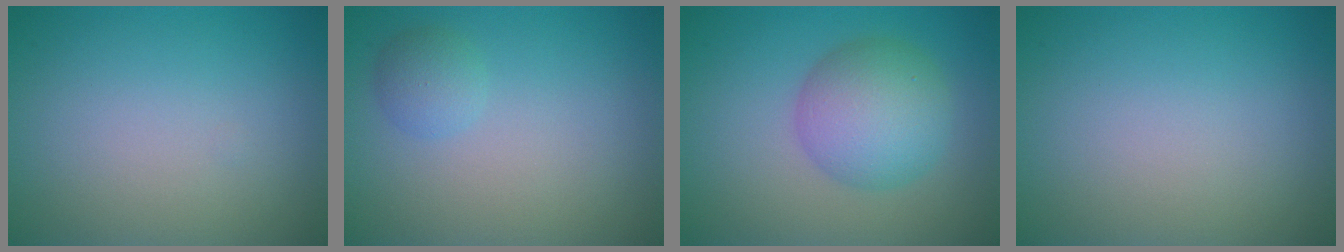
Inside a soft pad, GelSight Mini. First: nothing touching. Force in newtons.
{"total": 1.6, "press": 1.6, "slide": 0.1}
{"total": 5.7, "press": 5.7, "slide": 0.1}
{"total": 0.0}